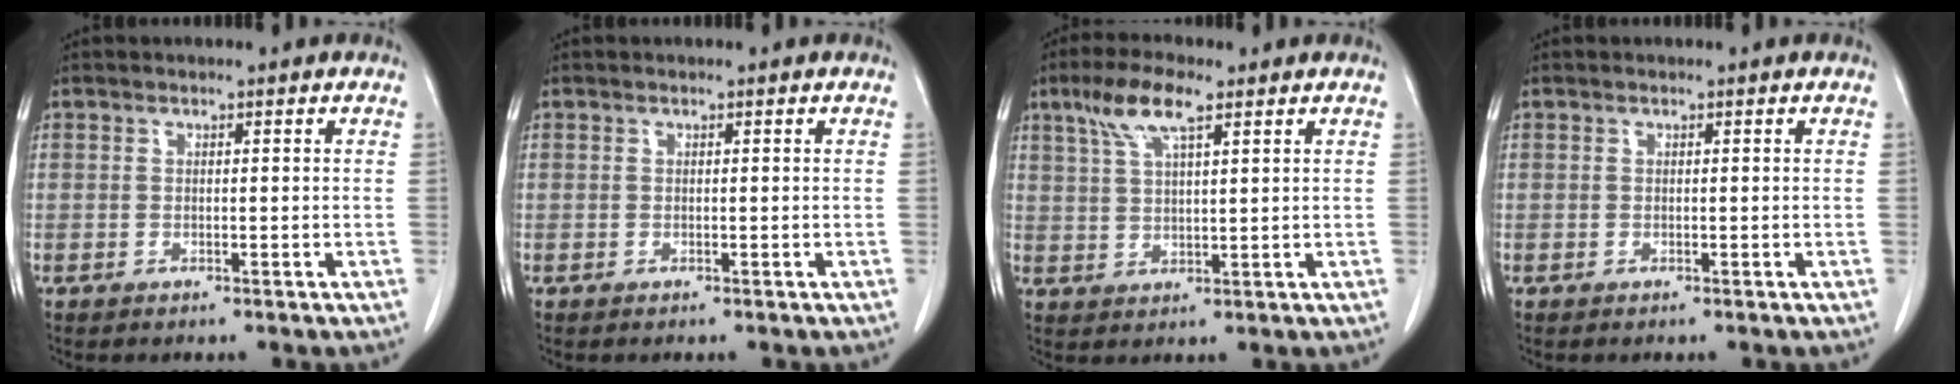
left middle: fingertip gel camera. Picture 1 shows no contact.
{"total": 0.0}
{"total": 7.0, "force": [4.2, 1.5, 5.5], "torque": [-0.119, 0.013, 0.082]}
{"total": 0.0}